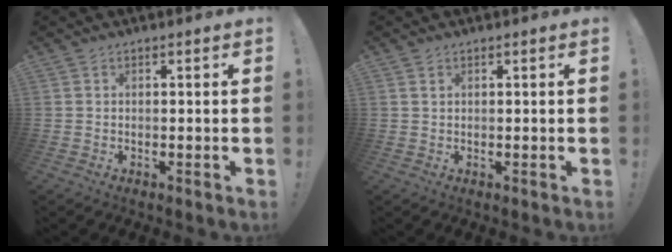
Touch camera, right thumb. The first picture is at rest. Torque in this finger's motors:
{"motor_torque": [0.60, -0.12, 0.21, -0.27, 0.04]}